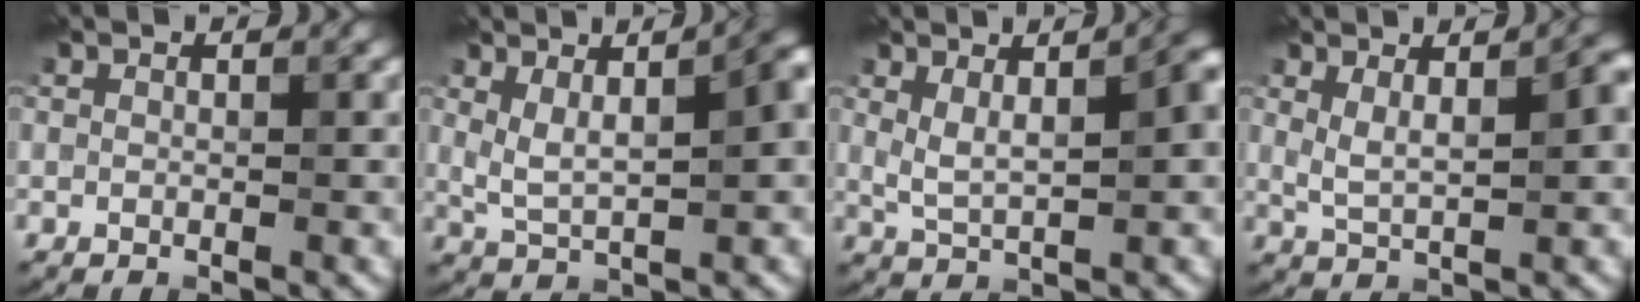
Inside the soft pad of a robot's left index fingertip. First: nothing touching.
{"total": 5.9, "force": [1.6, 2.0, 5.4], "torque": [-0.098, 0.001, 0.029]}
{"total": 4.7, "force": [1.4, 1.4, 4.3], "torque": [-0.079, 0.000, 0.028]}
{"total": 3.8, "force": [1.4, 1.1, 3.4], "torque": [-0.068, -0.002, 0.026]}